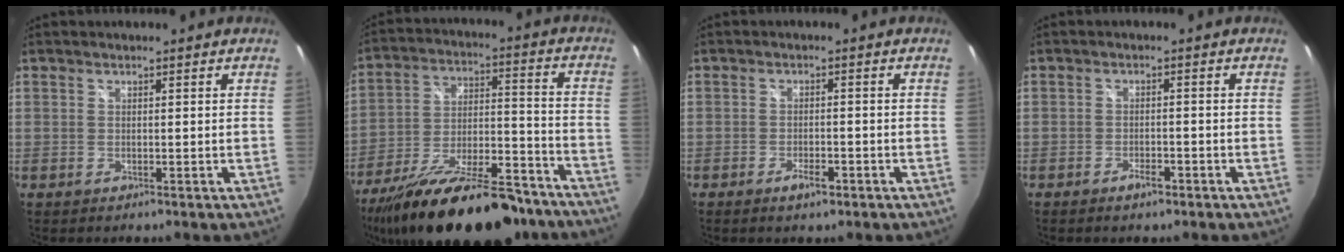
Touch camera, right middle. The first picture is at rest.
{"total": 27.5, "force": [-20.8, 8.3, 15.9], "torque": [-0.282, -0.037, -0.310]}
{"total": 2.6, "force": [-1.6, 0.8, 1.9], "torque": [-0.040, -0.003, -0.028]}
{"total": 2.1, "force": [-1.5, 0.7, 1.3], "torque": [-0.028, -0.001, -0.026]}